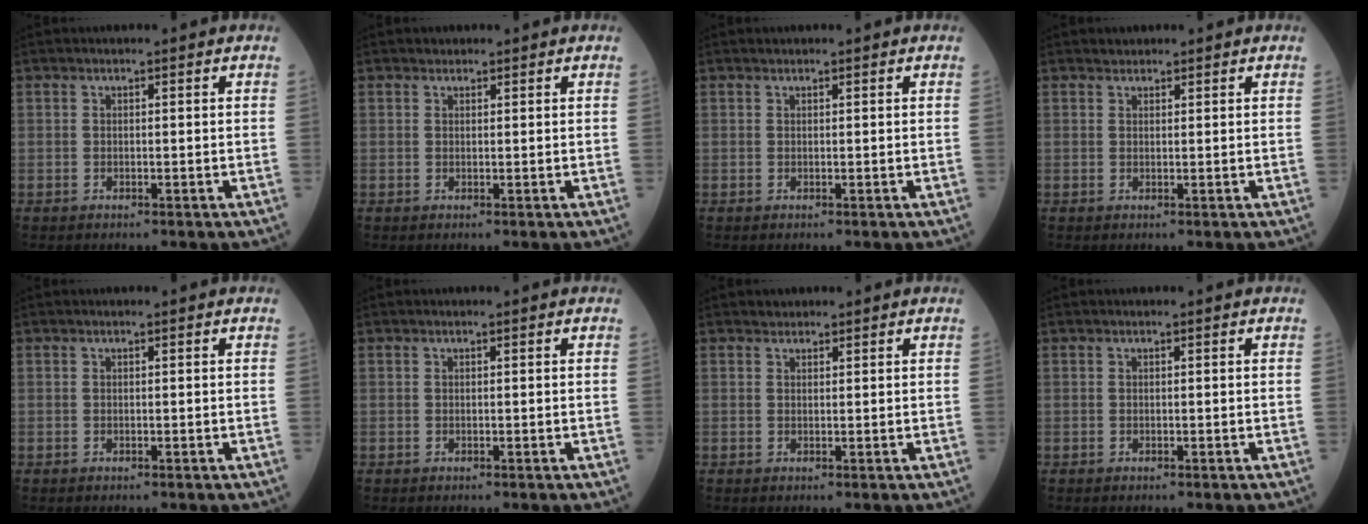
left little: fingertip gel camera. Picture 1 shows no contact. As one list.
[{"total": 0.7, "force": [0.5, 0.4, 0.0], "torque": [-0.004, -0.001, 0.006]}, {"total": 0.0}, {"total": 1.0, "force": [0.8, 0.5, 0.0], "torque": [-0.003, 0.003, 0.012]}, {"total": 0.0}, {"total": 0.0}, {"total": 1.0, "force": [0.8, 0.5, 0.0], "torque": [0.000, 0.003, 0.011]}, {"total": 0.0}]